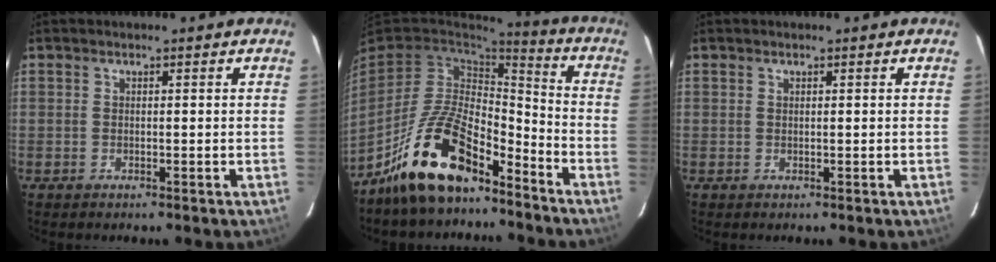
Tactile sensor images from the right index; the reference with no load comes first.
{"total": 16.7, "force": [-11.5, 6.7, 10.1], "torque": [-0.208, 0.006, -0.208]}
{"total": 0.0}